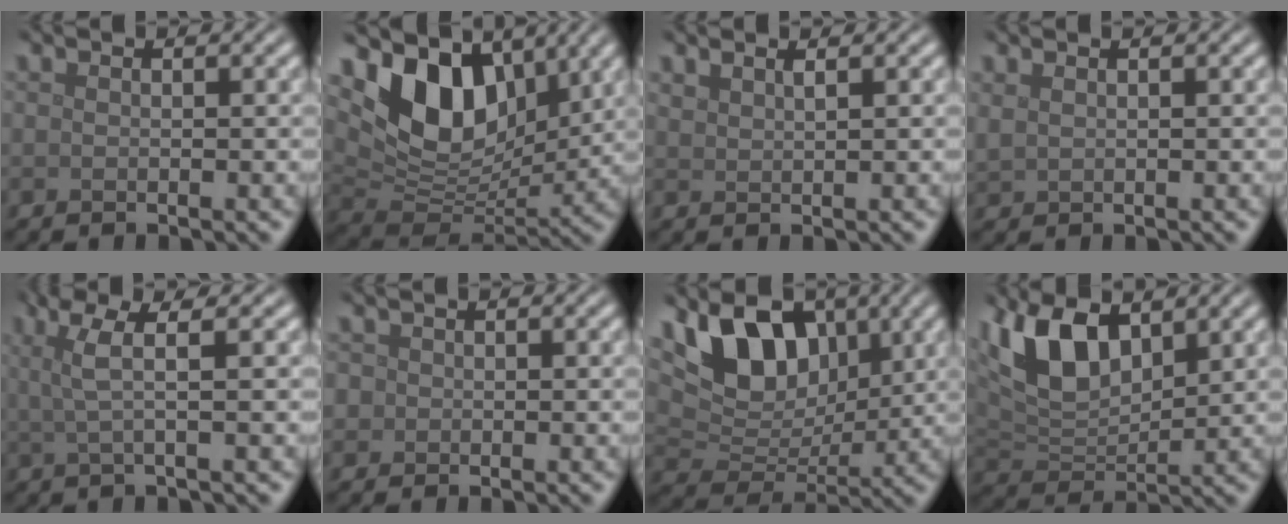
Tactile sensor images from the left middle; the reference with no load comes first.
{"total": 9.1, "force": [3.9, 5.8, 5.9], "torque": [-0.110, -0.012, 0.068]}
{"total": 0.9, "force": [0.7, 0.1, 0.4], "torque": [-0.015, -0.002, 0.016]}
{"total": 0.7, "force": [0.6, 0.3, 0.2], "torque": [-0.010, -0.001, 0.018]}
{"total": 3.1, "force": [0.7, 0.6, 3.0], "torque": [-0.054, 0.005, 0.011]}
{"total": 1.1, "force": [0.1, 1.1, 0.2], "torque": [0.005, -0.002, -0.002]}
{"total": 7.2, "force": [2.8, 4.7, 4.8], "torque": [-0.088, -0.009, 0.042]}
{"total": 7.7, "force": [3.6, 4.0, 5.5], "torque": [-0.117, 0.005, 0.063]}